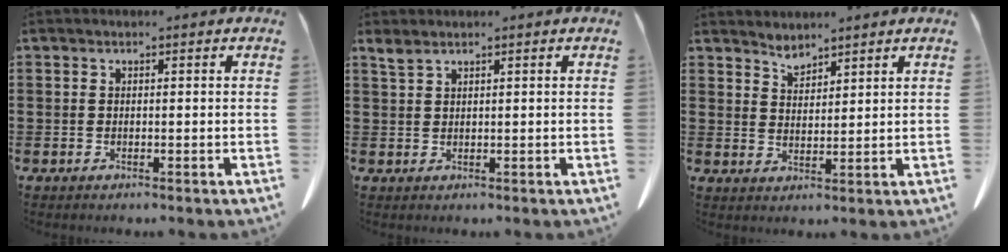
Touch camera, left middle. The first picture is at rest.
{"total": 1.5, "force": [1.2, 0.2, 1.0], "torque": [-0.023, -0.002, 0.023]}
{"total": 2.6, "force": [2.6, 0.6, 0.3], "torque": [-0.012, -0.006, 0.049]}